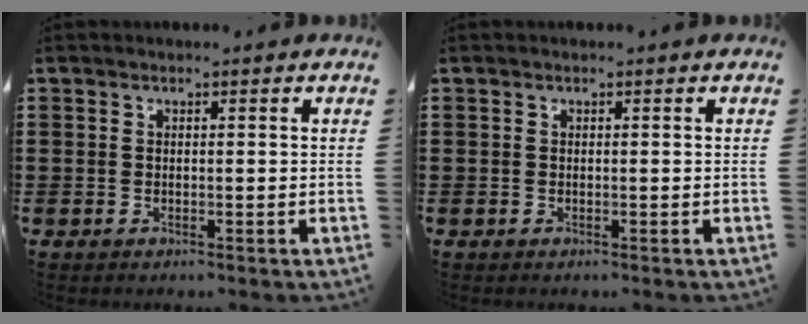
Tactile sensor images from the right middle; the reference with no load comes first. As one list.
[{"total": 0.0}]